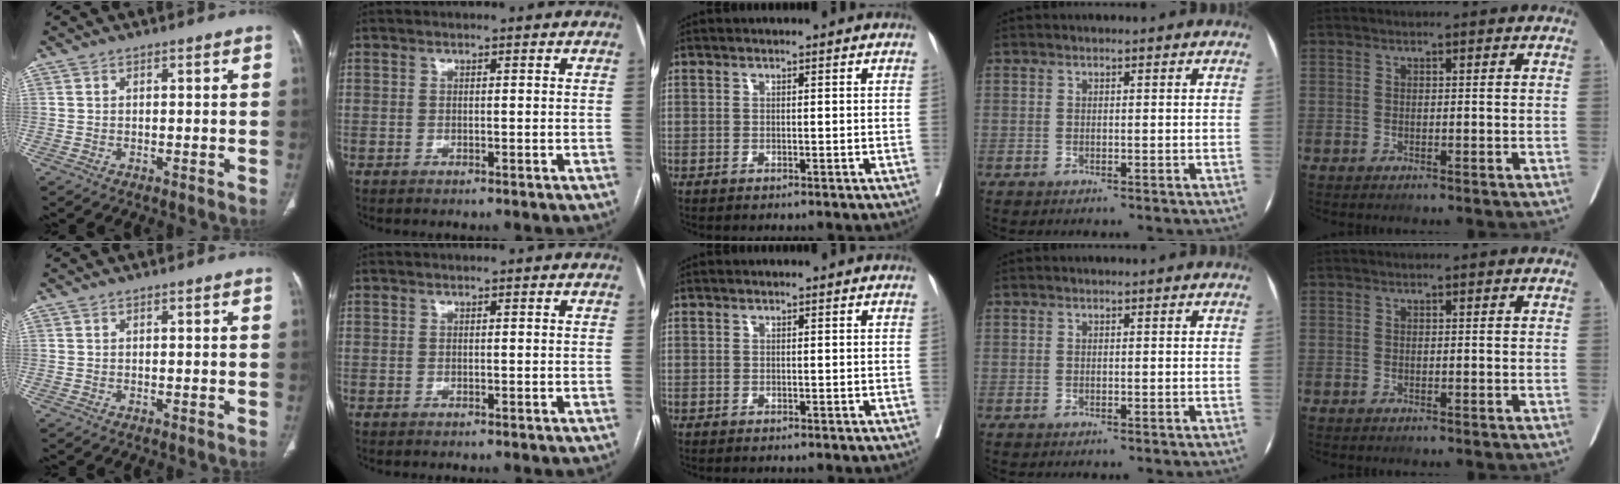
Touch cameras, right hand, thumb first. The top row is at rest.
{}